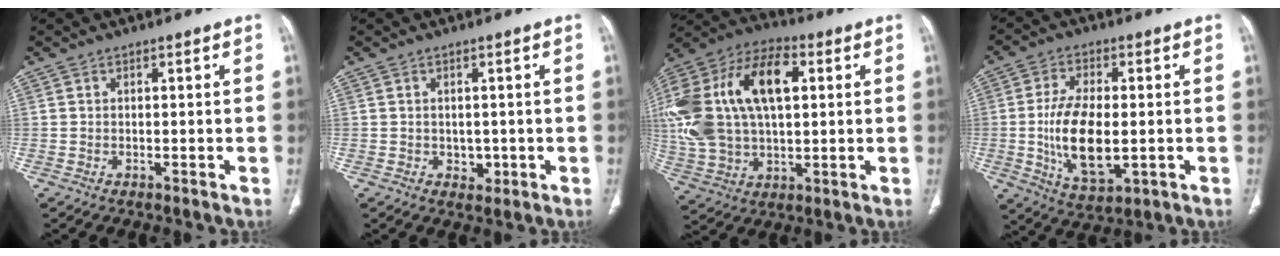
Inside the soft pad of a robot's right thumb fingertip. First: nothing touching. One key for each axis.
{"total": 2.2, "fx": -0.3, "fy": 1.8, "fz": 1.2, "tx": -0.008, "ty": -0.001, "tz": 0.002}
{"total": 26.8, "fx": 5.0, "fy": 15.4, "fz": 21.4, "tx": -0.454, "ty": 0.025, "tz": 0.089}
{"total": 13.3, "fx": -1.5, "fy": 6.5, "fz": 11.5, "tx": -0.211, "ty": -0.010, "tz": -0.018}